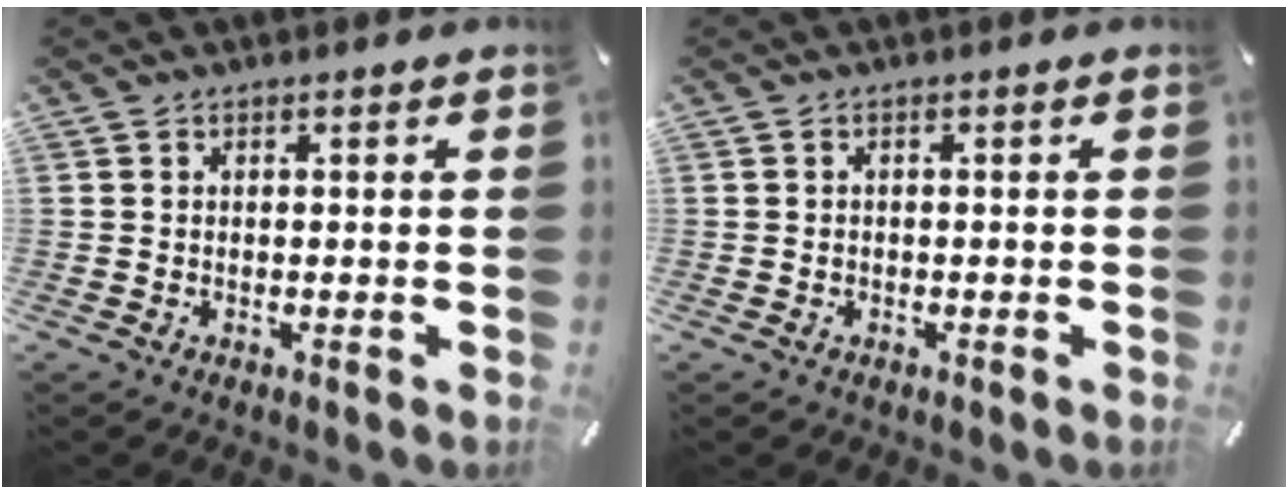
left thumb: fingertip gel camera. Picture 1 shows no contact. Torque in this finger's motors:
{"motor_torque": [-0.15, -0.18, 0.00, -0.08, -0.02]}